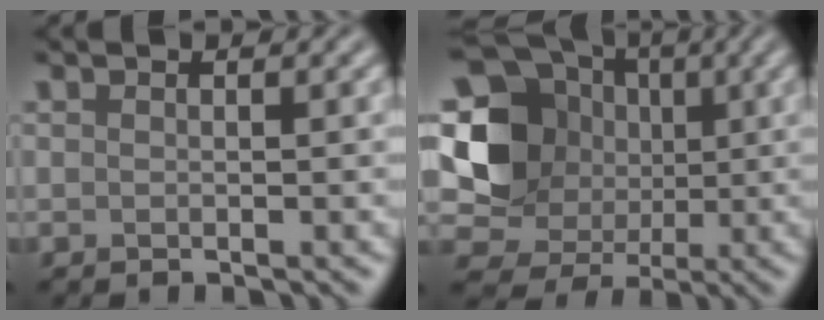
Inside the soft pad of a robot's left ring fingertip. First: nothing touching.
{"total": 13.0, "force": [1.3, 12.0, 4.7], "torque": [-0.125, 0.030, 0.001]}